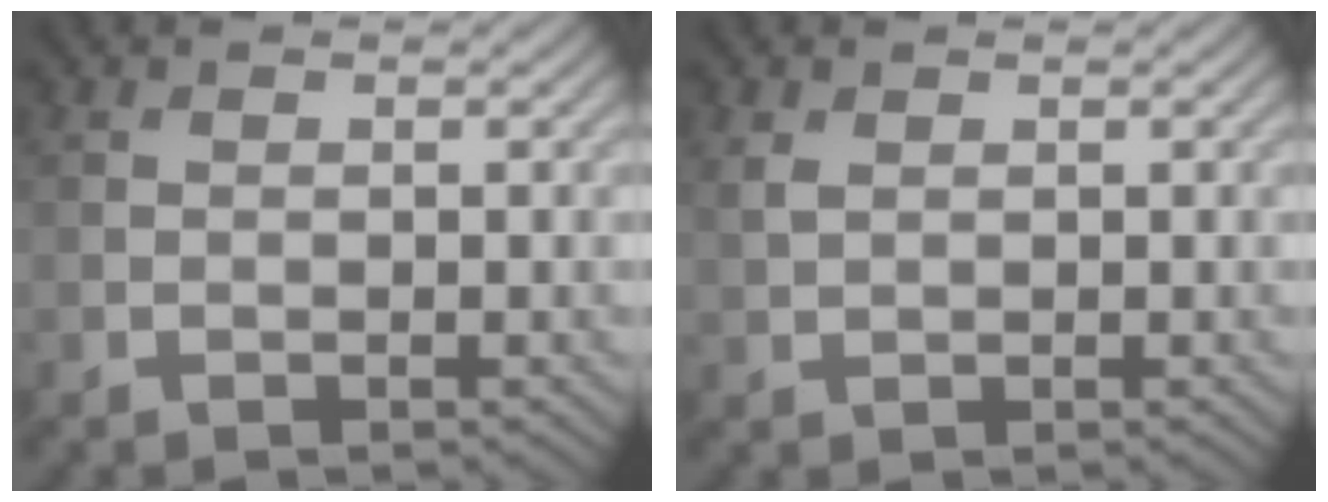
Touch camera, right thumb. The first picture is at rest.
{"total": 1.6, "force": [0.7, 0.9, 1.0], "torque": [-0.032, 0.001, 0.017]}